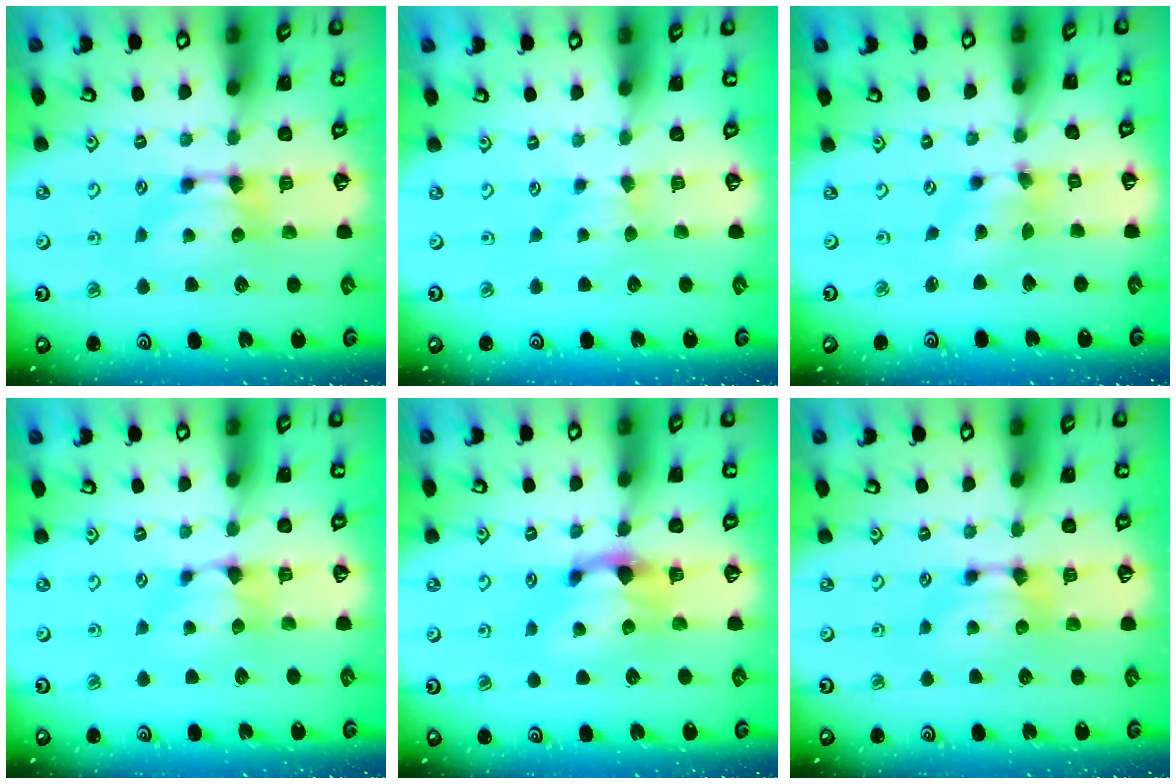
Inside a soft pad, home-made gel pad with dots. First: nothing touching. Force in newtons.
{"total": 2.5, "press": 2.5, "slide": 0.5}
{"total": 3.3, "press": 2.8, "slide": 1.6}
{"total": 0.6, "press": 0.3, "slide": 0.6}
{"total": 1.7, "press": 0.9, "slide": 1.4}
{"total": 0.0}